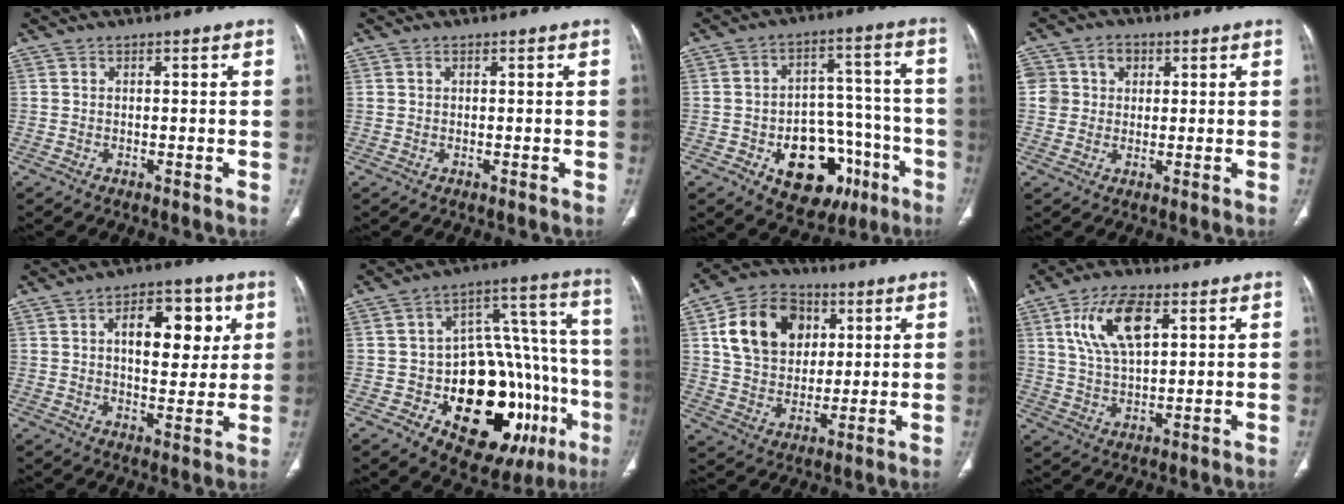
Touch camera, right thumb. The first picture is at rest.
{"total": 0.5, "force": [0.3, 0.3, 0.3], "torque": [-0.007, 0.003, 0.007]}
{"total": 17.9, "force": [-7.6, 11.6, 11.3], "torque": [-0.111, 0.059, -0.095]}
{"total": 6.6, "force": [1.8, 6.1, 1.9], "torque": [-0.006, 0.008, 0.032]}
{"total": 13.0, "force": [3.8, 6.9, 10.3], "torque": [-0.105, -0.005, 0.055]}
{"total": 28.7, "force": [-9.9, 15.5, 22.0], "torque": [-0.232, 0.067, -0.119]}
{"total": 16.2, "force": [5.0, 12.2, 9.4], "torque": [-0.137, -0.001, 0.086]}
{"total": 12.1, "force": [4.6, 5.8, 9.6], "torque": [-0.177, -0.006, 0.088]}